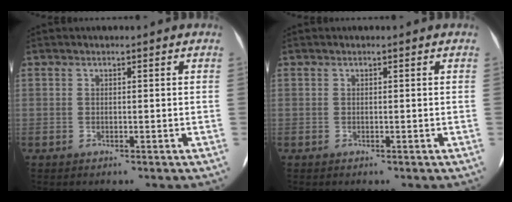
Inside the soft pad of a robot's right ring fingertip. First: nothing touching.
{"total": 0.0}